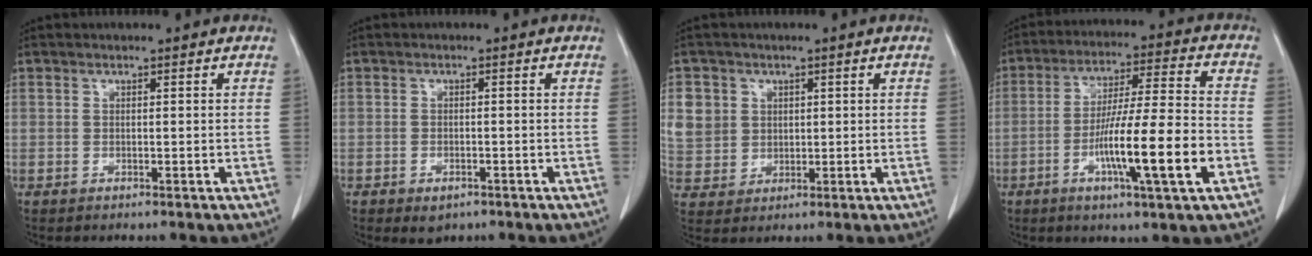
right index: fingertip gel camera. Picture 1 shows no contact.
{"total": 2.6, "force": [-1.6, 1.5, 1.4], "torque": [-0.018, -0.001, -0.013]}
{"total": 7.8, "force": [2.5, 7.2, 1.6], "torque": [-0.042, 0.020, 0.062]}
{"total": 14.5, "force": [-4.8, 0.3, 13.7], "torque": [-0.238, -0.005, -0.080]}